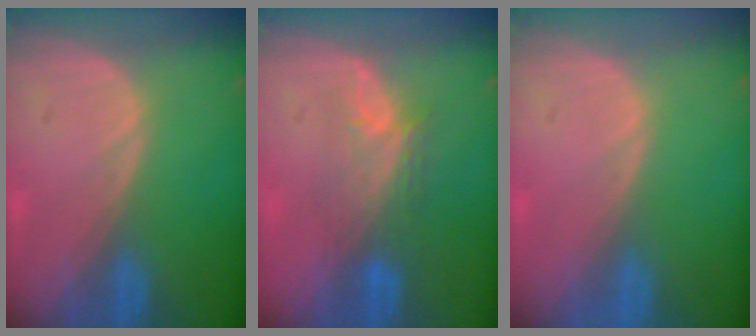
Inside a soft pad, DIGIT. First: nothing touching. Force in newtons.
{"total": 5.2, "press": 5.0, "slide": 1.4}
{"total": 0.0}